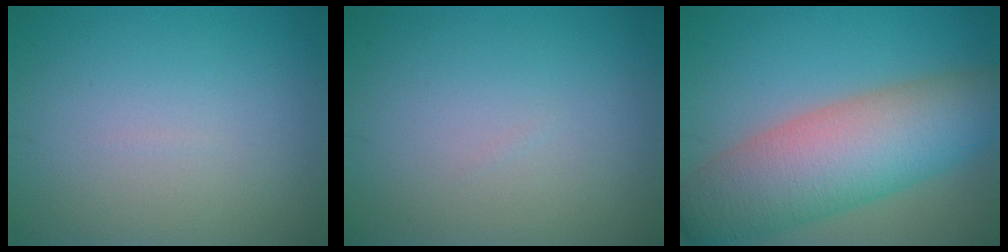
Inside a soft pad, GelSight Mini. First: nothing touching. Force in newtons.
{"total": 0.0}
{"total": 10.2, "press": 10.2, "slide": 0.4}